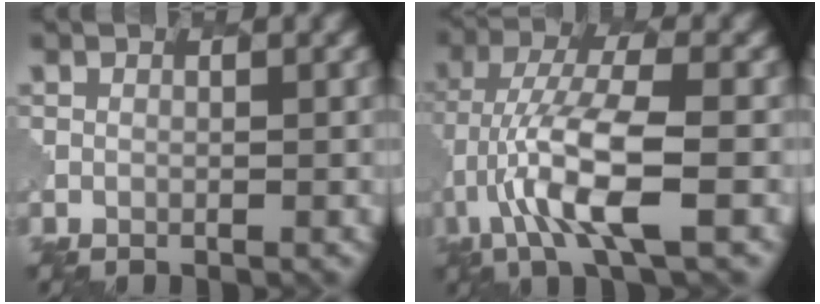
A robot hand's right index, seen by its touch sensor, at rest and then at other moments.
{"total": 8.2, "force": [-2.3, 2.2, 7.5], "torque": [-0.146, 0.012, -0.048]}